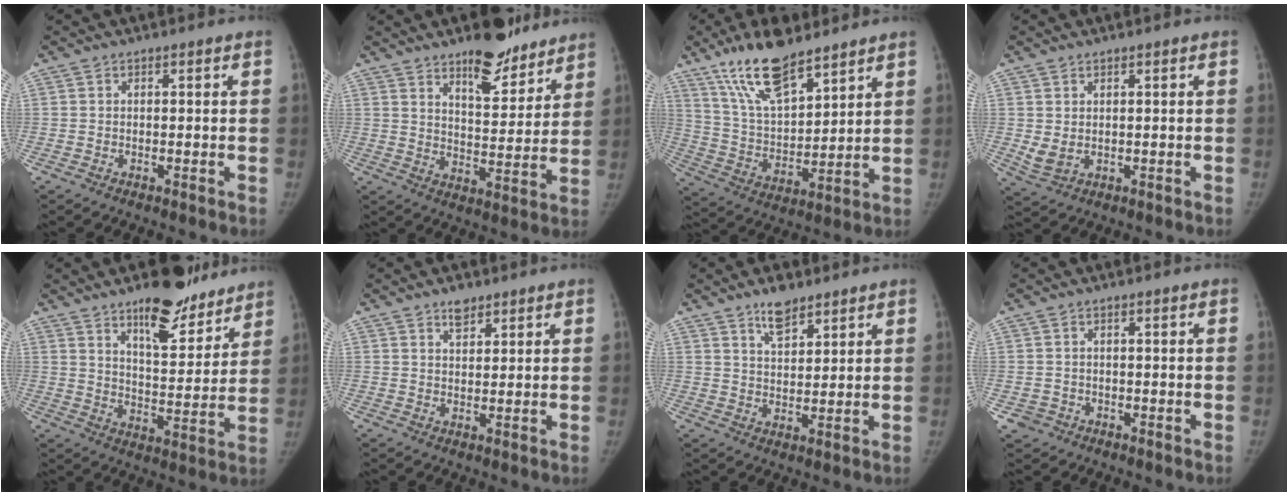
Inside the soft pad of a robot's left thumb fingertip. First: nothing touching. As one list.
[{"total": 12.4, "force": [9.3, 4.7, 6.7], "torque": [-0.059, -0.066, 0.143]}, {"total": 16.1, "force": [11.5, 5.4, 9.8], "torque": [-0.153, -0.056, 0.222]}, {"total": 3.3, "force": [0.7, 2.2, 2.3], "torque": [-0.045, -0.011, 0.025]}, {"total": 14.6, "force": [10.7, 5.4, 8.3], "torque": [-0.075, -0.072, 0.165]}, {"total": 3.2, "force": [2.3, 1.6, 1.5], "torque": [-0.012, -0.015, 0.039]}, {"total": 6.1, "force": [4.5, 2.5, 3.2], "torque": [-0.036, -0.030, 0.079]}, {"total": 2.2, "force": [-0.9, 2.0, 0.0], "torque": [0.008, 0.007, -0.016]}]